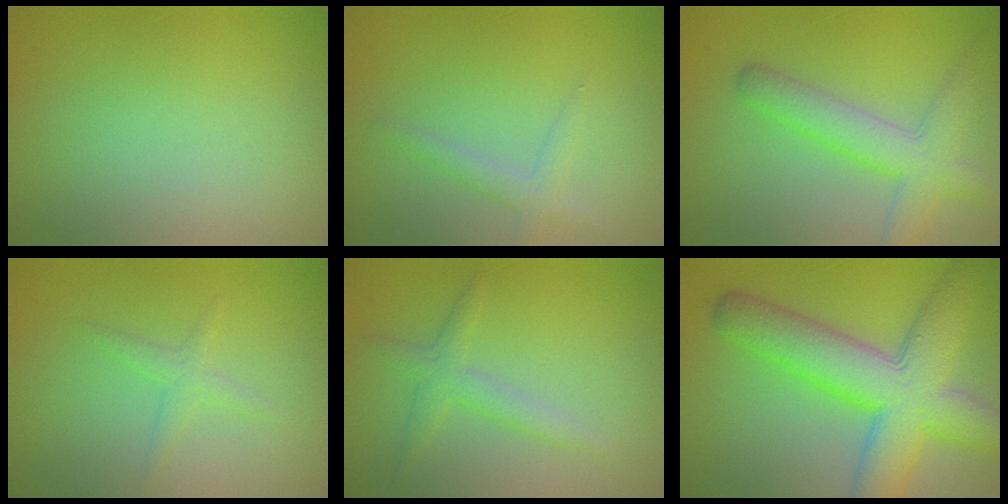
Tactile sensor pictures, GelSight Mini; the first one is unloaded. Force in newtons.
{"total": 1.6, "press": 1.6, "slide": 0.1}
{"total": 4.6, "press": 4.6, "slide": 0.3}
{"total": 1.3, "press": 1.3, "slide": 0.0}
{"total": 2.0, "press": 2.0, "slide": 0.0}
{"total": 9.9, "press": 9.9, "slide": 0.4}